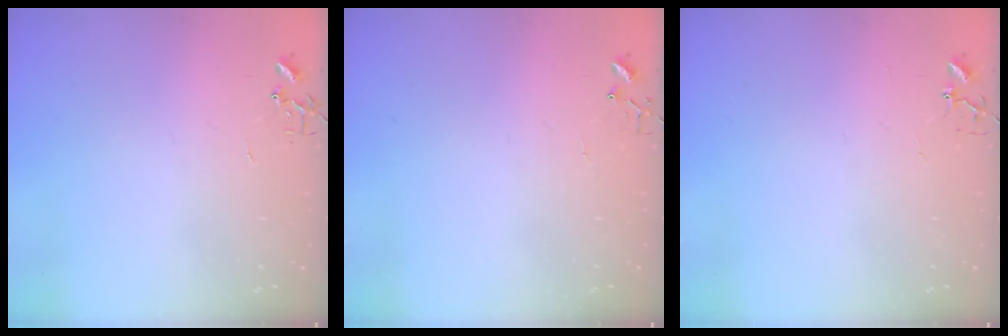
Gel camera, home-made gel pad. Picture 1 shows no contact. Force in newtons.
{"total": 3.8, "press": 3.8, "slide": 0.5}
{"total": 3.2, "press": 3.2, "slide": 0.3}